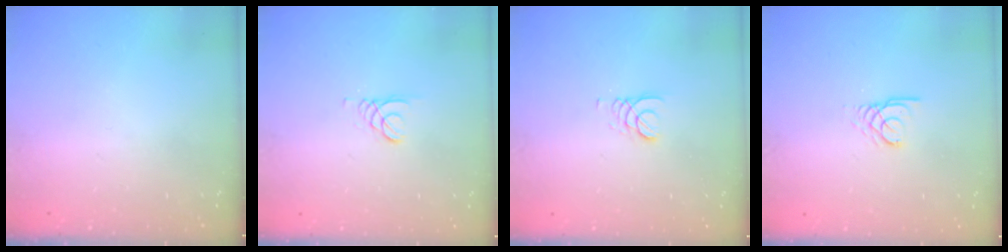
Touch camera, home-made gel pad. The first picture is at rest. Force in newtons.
{"total": 1.5, "press": 1.5, "slide": 0.1}
{"total": 2.2, "press": 2.2, "slide": 0.3}
{"total": 2.7, "press": 2.7, "slide": 0.1}